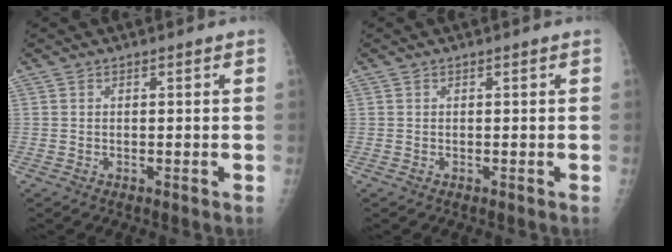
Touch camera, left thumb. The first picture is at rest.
{"total": 0.0}